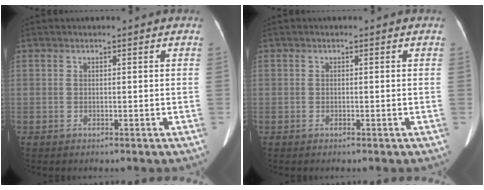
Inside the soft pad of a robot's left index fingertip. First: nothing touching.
{"total": 0.0}